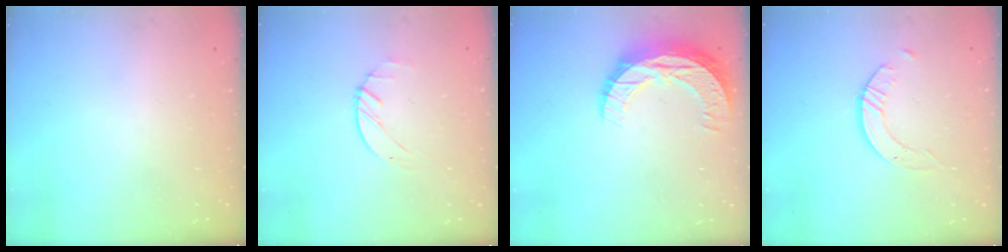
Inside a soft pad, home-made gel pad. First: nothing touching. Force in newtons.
{"total": 1.2, "press": 1.2, "slide": 0.2}
{"total": 10.7, "press": 10.7, "slide": 0.8}
{"total": 2.9, "press": 2.9, "slide": 0.3}